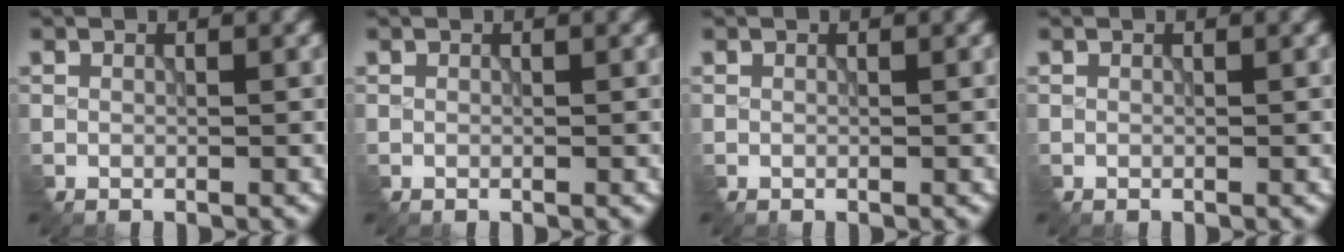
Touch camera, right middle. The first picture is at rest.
{"total": 0.0}
{"total": 0.0}
{"total": 0.0}